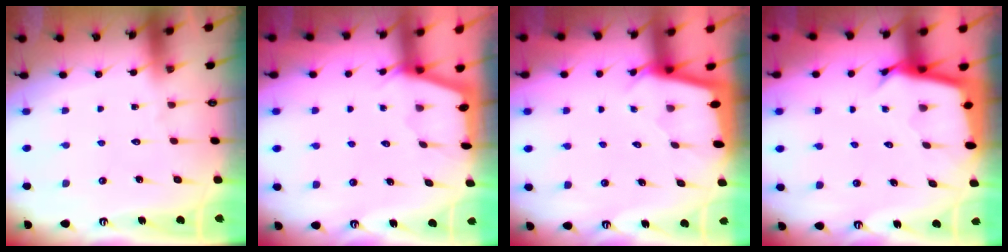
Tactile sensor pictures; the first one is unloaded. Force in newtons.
{"total": 2.1, "press": 2.1, "slide": 0.3}
{"total": 2.1, "press": 2.1, "slide": 0.2}
{"total": 3.1, "press": 3.1, "slide": 0.1}